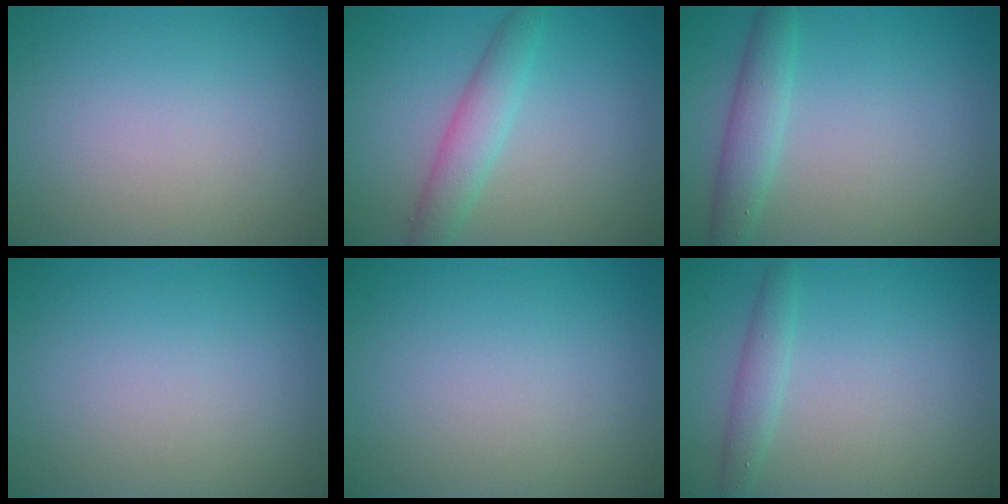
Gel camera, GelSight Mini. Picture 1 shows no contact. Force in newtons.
{"total": 3.2, "press": 3.2, "slide": 0.1}
{"total": 2.8, "press": 2.8, "slide": 0.1}
{"total": 0.0}
{"total": 0.0}
{"total": 1.8, "press": 1.8, "slide": 0.1}